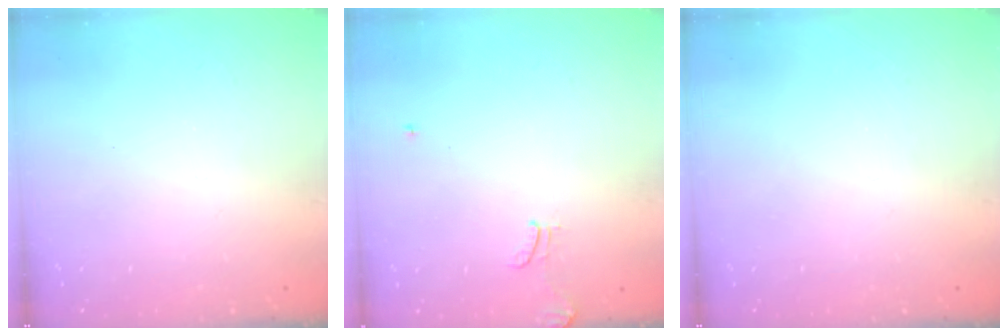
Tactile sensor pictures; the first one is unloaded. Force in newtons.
{"total": 0.0}
{"total": 0.0}